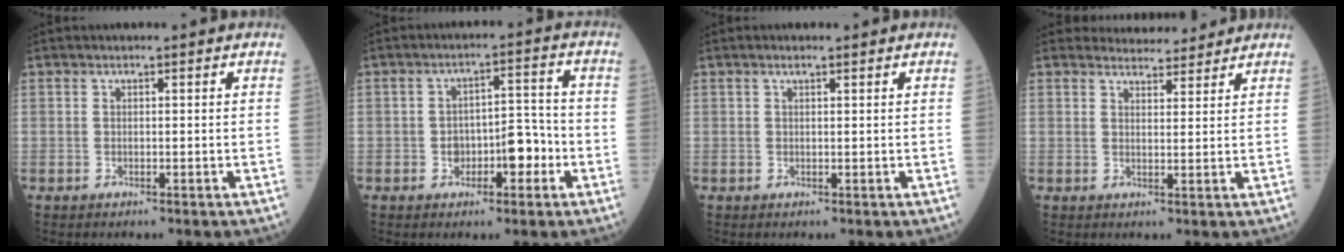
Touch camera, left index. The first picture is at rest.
{"total": 5.8, "force": [-2.1, 2.9, 4.6], "torque": [-0.067, 0.021, -0.031]}
{"total": 0.8, "force": [0.6, 0.3, 0.5], "torque": [-0.013, 0.002, 0.010]}
{"total": 5.0, "force": [4.8, 1.3, 0.0], "torque": [0.003, 0.006, 0.061]}